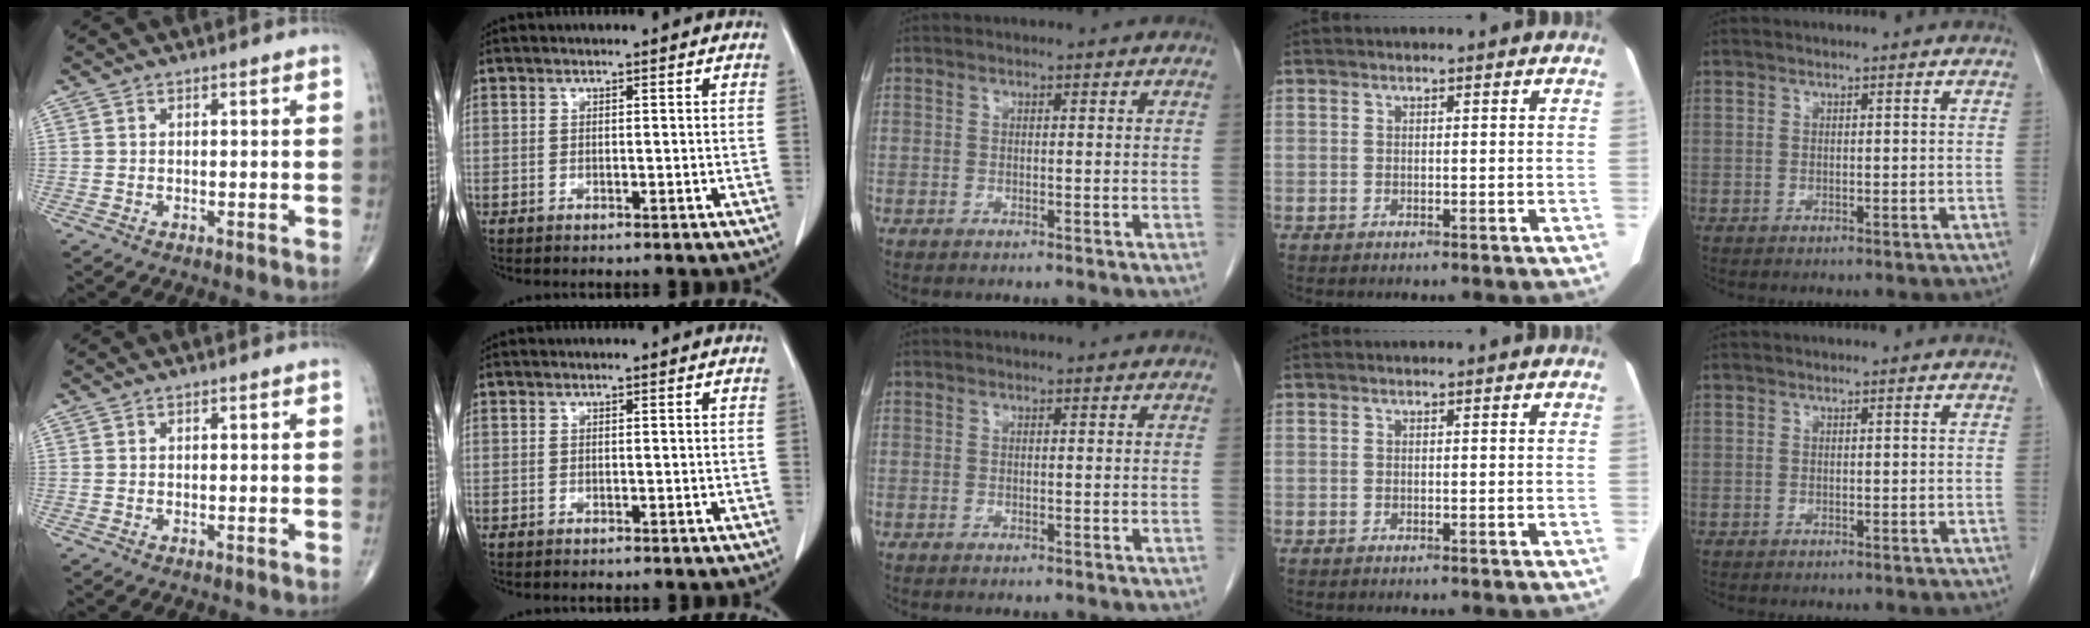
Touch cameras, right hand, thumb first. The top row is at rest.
{}